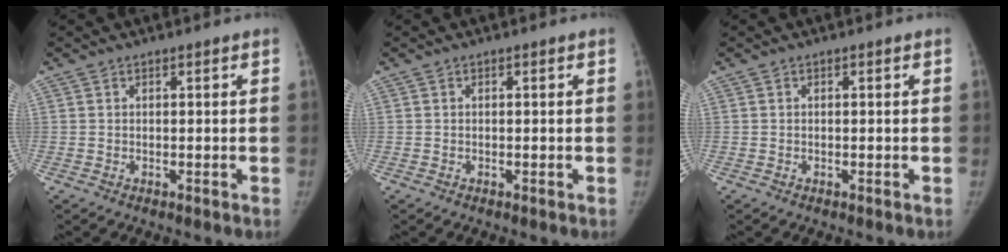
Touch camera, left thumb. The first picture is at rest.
{"total": 0.0}
{"total": 0.0}